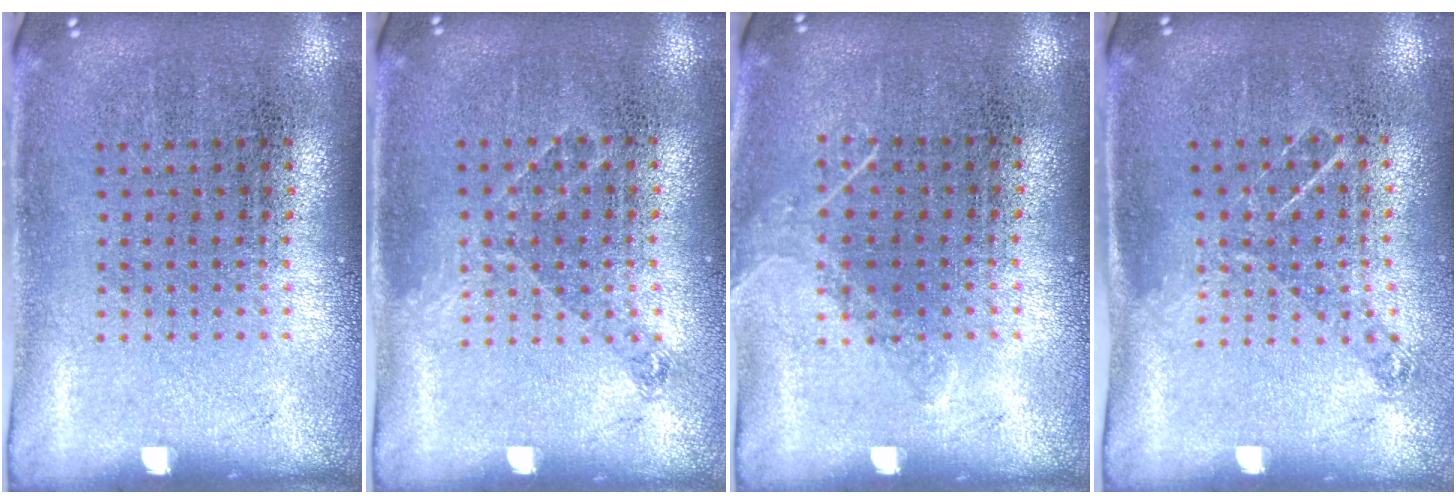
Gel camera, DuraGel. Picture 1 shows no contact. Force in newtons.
{"total": 0.9, "press": 0.7, "slide": 0.5}
{"total": 0.9, "press": 0.9, "slide": 0.4}
{"total": 0.8, "press": 0.8, "slide": 0.2}